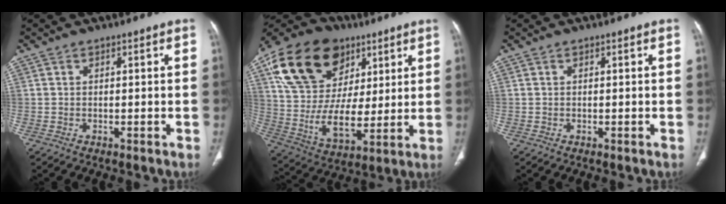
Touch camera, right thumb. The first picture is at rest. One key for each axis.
{"total": 25.8, "fx": 11.3, "fy": 17.4, "fz": 15.3, "tx": -0.270, "ty": -0.004, "tz": 0.205}
{"total": 0.0}